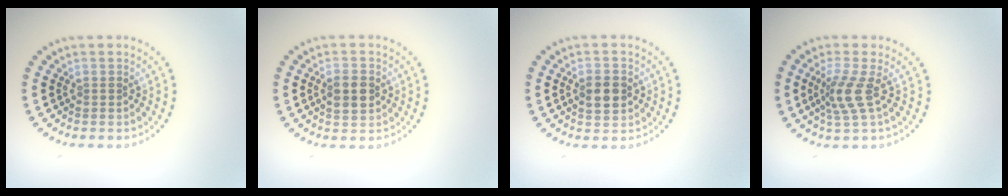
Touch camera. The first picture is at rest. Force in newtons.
{"total": 2.8, "press": 2.8, "slide": 0.1}
{"total": 2.9, "press": 2.9, "slide": 0.1}
{"total": 2.8, "press": 2.0, "slide": 1.9}